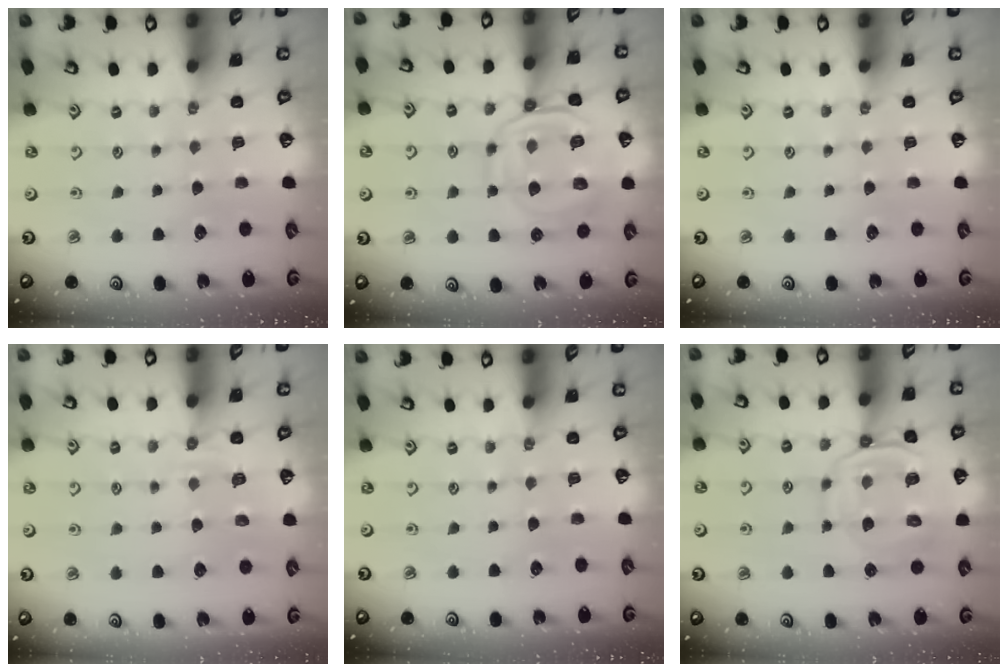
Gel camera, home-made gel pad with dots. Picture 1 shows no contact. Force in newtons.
{"total": 12.7, "press": 12.6, "slide": 1.5}
{"total": 0.0}
{"total": 4.3, "press": 3.9, "slide": 1.8}
{"total": 0.0}
{"total": 11.7, "press": 11.7, "slide": 1.3}